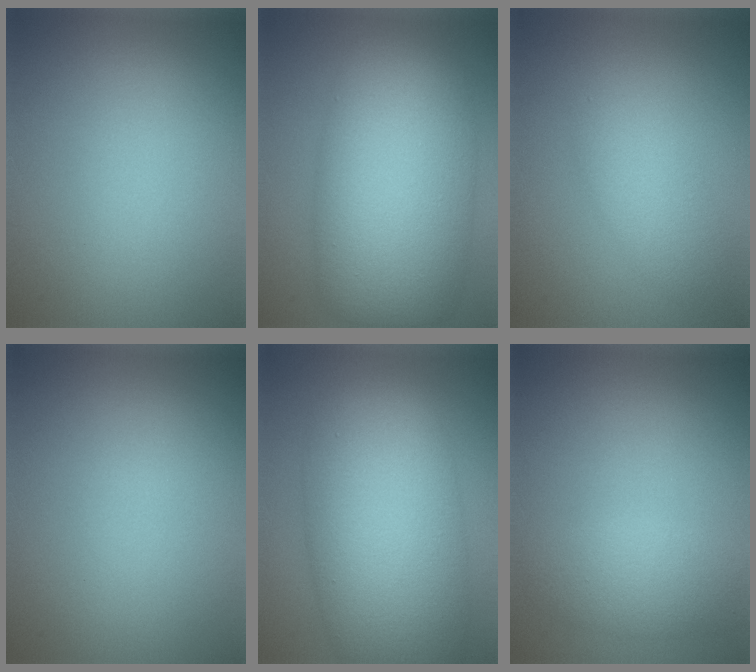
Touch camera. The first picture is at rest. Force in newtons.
{"total": 12.0, "press": 12.0, "slide": 0.2}
{"total": 2.9, "press": 2.9, "slide": 0.1}
{"total": 0.0}
{"total": 11.3, "press": 11.3, "slide": 0.3}
{"total": 2.9, "press": 2.9, "slide": 0.1}